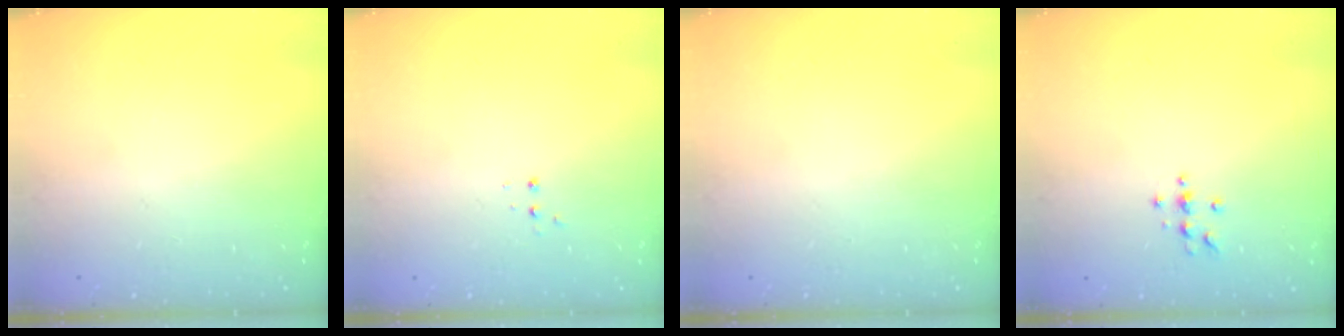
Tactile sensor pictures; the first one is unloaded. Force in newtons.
{"total": 2.8, "press": 2.8, "slide": 0.5}
{"total": 0.0}
{"total": 4.0, "press": 4.0, "slide": 0.5}